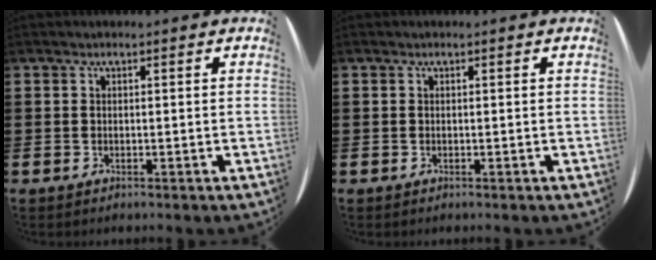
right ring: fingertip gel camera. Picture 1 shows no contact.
{"total": 0.0}